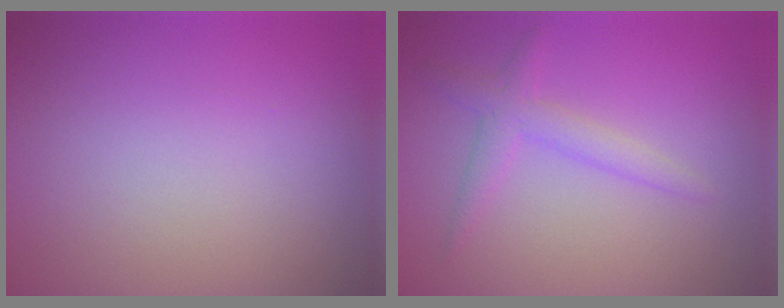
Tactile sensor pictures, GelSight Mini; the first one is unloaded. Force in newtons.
{"total": 2.2, "press": 2.2, "slide": 0.1}